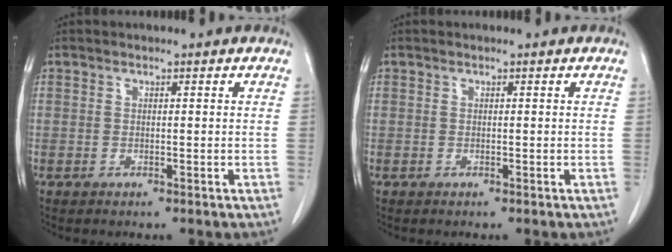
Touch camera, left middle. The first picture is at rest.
{"total": 0.0}